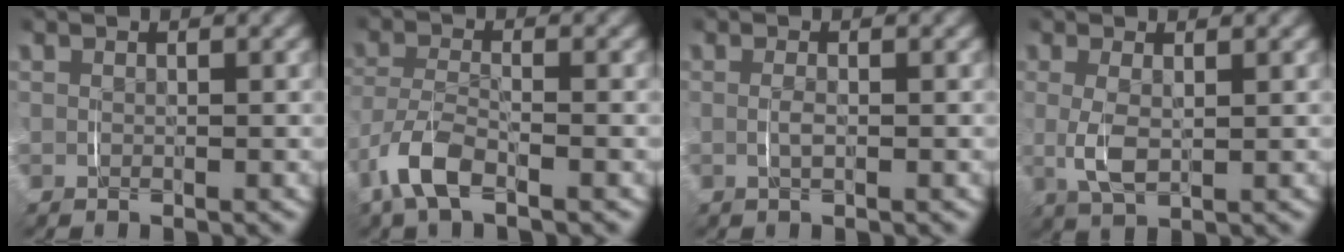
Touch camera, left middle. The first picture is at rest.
{"total": 3.5, "force": [-2.9, 0.6, 1.9], "torque": [-0.048, -0.008, -0.052]}
{"total": 0.8, "force": [-0.5, 0.0, 0.6], "torque": [-0.018, -0.005, -0.007]}
{"total": 2.4, "force": [-0.2, 0.9, 2.2], "torque": [-0.056, -0.008, 0.004]}